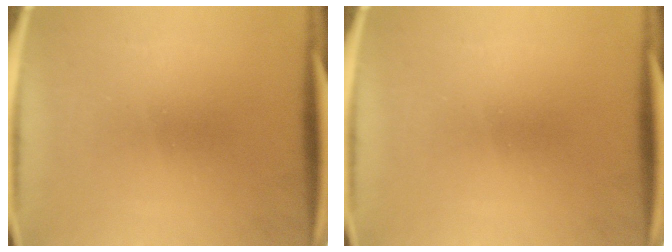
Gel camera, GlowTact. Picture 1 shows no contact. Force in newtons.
{"total": 0.0}